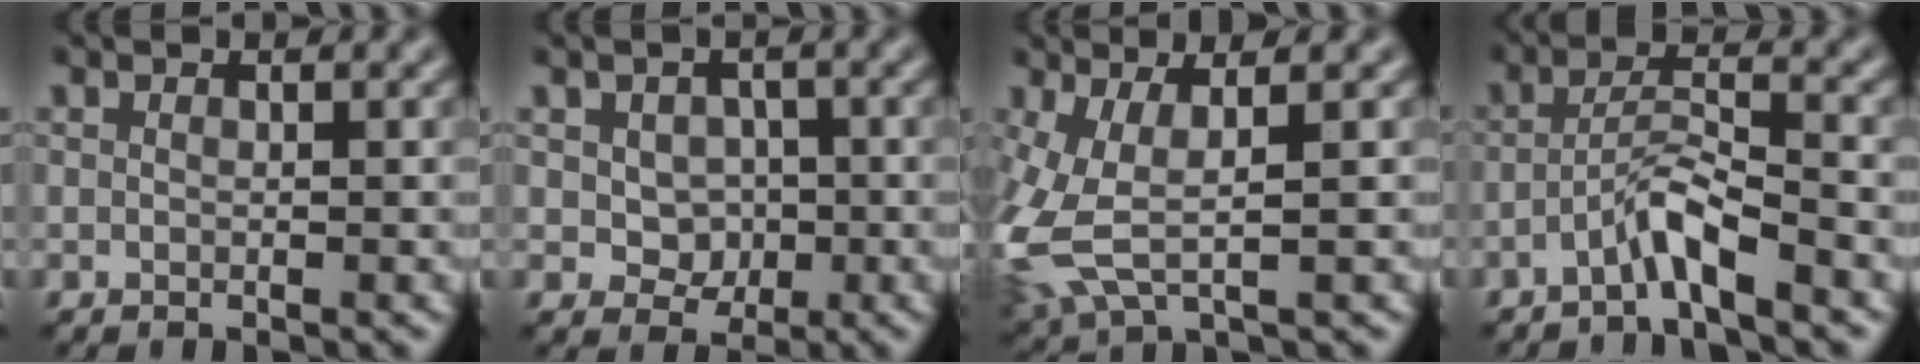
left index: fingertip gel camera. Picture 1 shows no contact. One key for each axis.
{"total": 3.0, "fx": 0.0, "fy": 2.4, "fz": 1.8, "tx": -0.029, "ty": -0.006, "tz": 0.001}
{"total": 6.0, "fx": -0.4, "fy": 2.4, "fz": 5.5, "tx": -0.156, "ty": -0.012, "tz": -0.007}
{"total": 2.9, "fx": -2.1, "fy": 0.0, "fz": 2.1, "tx": -0.042, "ty": 0.014, "tz": -0.047}